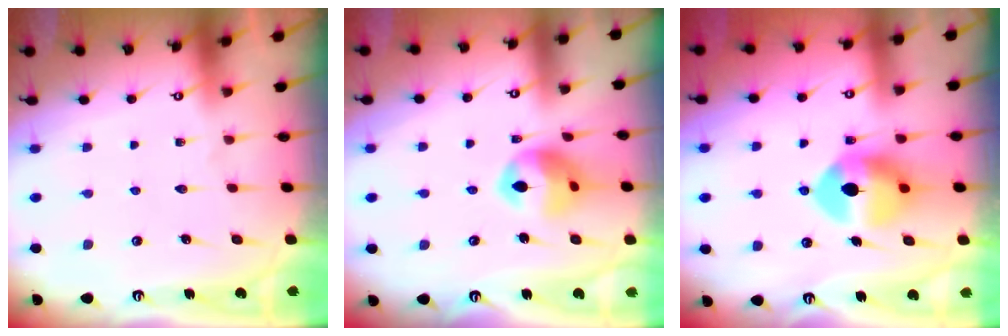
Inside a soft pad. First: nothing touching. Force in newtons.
{"total": 12.3, "press": 12.2, "slide": 1.8}
{"total": 10.7, "press": 10.5, "slide": 1.7}